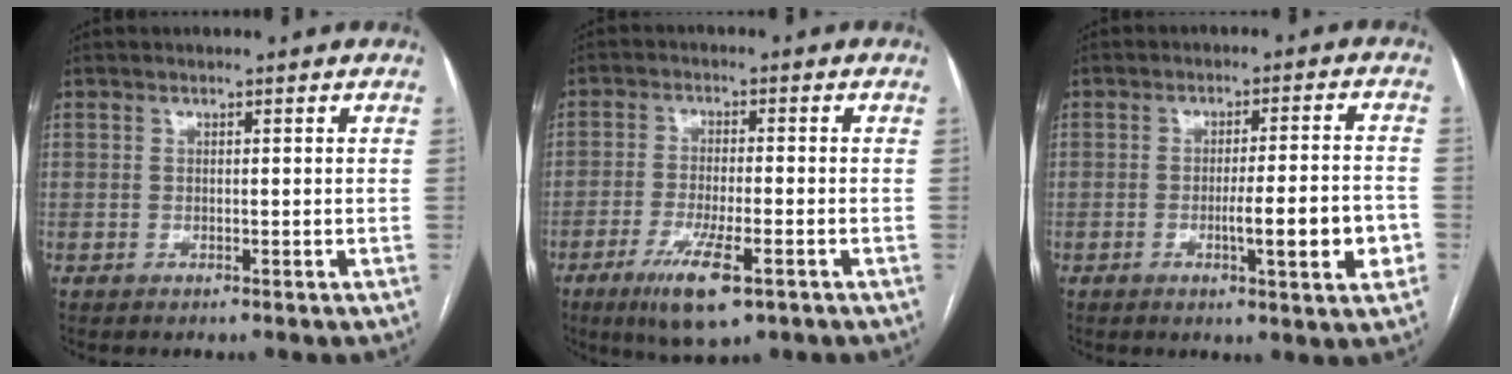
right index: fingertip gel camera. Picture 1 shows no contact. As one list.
[{"total": 8.6, "force": [-4.6, 1.7, 7.1], "torque": [-0.132, -0.018, -0.074]}, {"total": 9.0, "force": [-2.8, 0.6, 8.6], "torque": [-0.122, -0.001, -0.037]}]